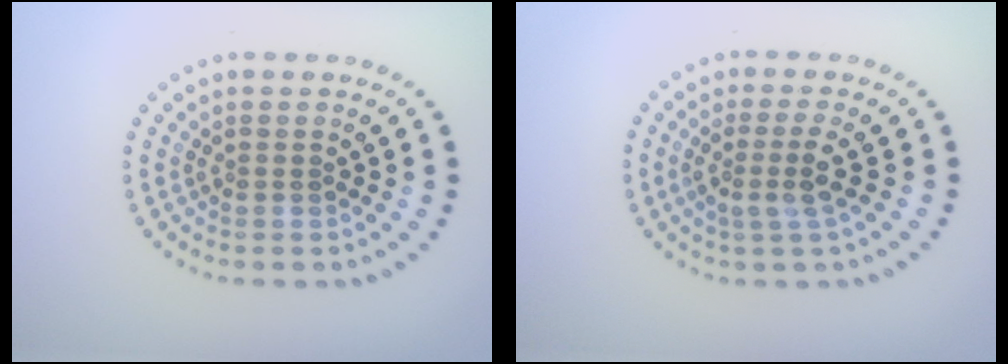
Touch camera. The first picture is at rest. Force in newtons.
{"total": 2.5, "press": 1.9, "slide": 1.6}